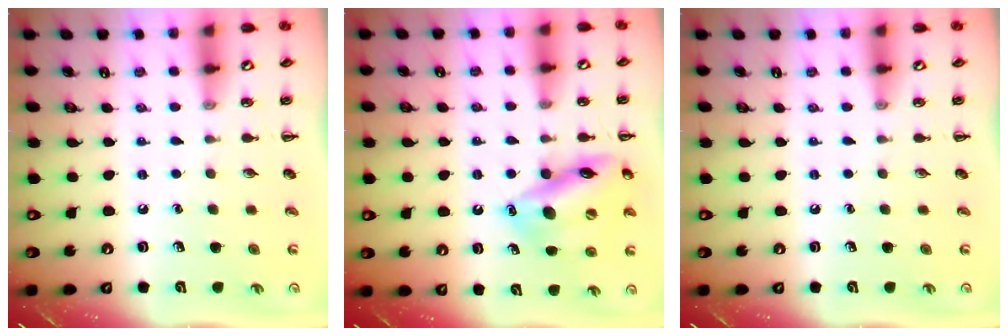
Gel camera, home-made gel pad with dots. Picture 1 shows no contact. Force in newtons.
{"total": 15.1, "press": 14.9, "slide": 2.3}
{"total": 0.0}